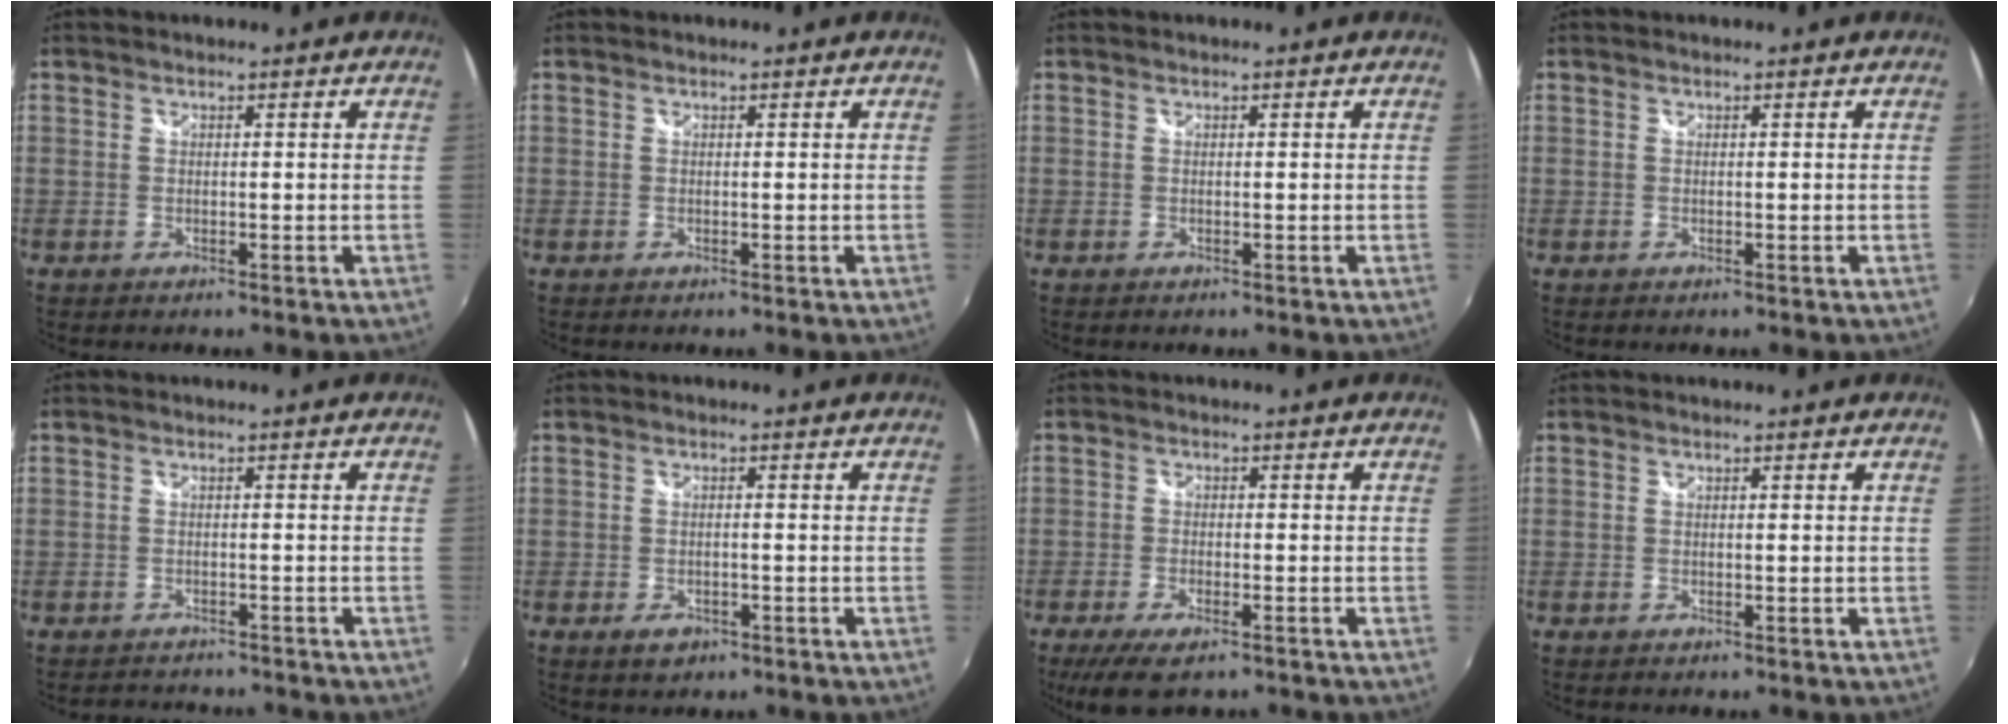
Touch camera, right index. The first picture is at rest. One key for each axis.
{"total": 0.0}
{"total": 0.0}
{"total": 0.0}
{"total": 4.4, "fx": -4.2, "fy": 1.1, "fz": 0.8, "tx": -0.025, "ty": -0.010, "tz": -0.062}
{"total": 3.1, "fx": -1.5, "fy": 1.8, "fz": 2.0, "tx": -0.041, "ty": -0.007, "tz": -0.022}
{"total": 7.8, "fx": -5.5, "fy": 2.7, "fz": 4.8, "tx": -0.116, "ty": -0.029, "tz": -0.096}
{"total": 0.0}